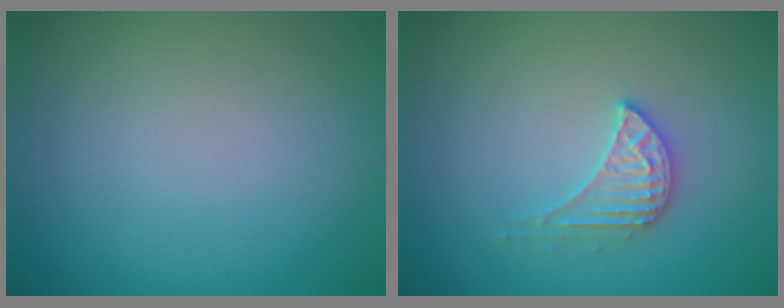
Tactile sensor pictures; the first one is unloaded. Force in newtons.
{"total": 2.6, "press": 2.6, "slide": 0.2}